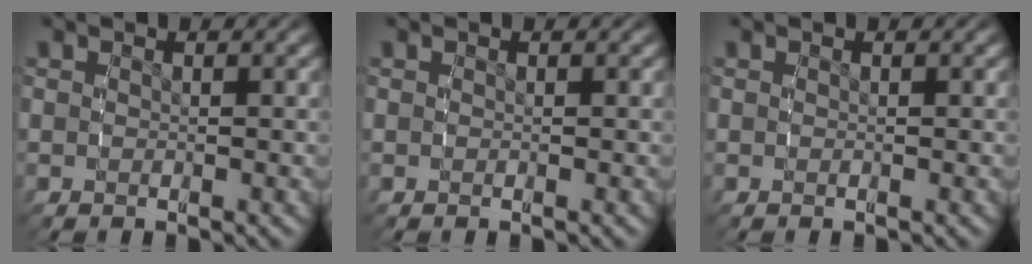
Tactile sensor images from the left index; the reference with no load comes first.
{"total": 0.0}
{"total": 0.0}